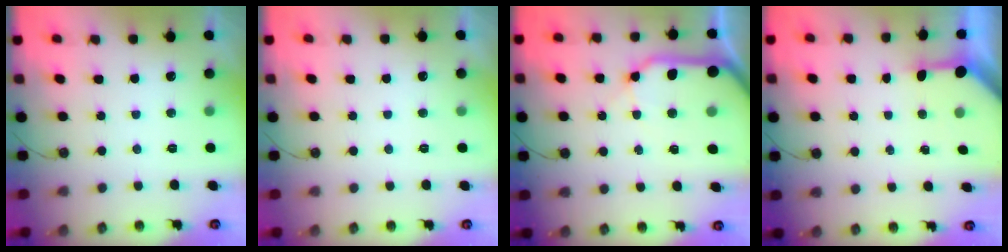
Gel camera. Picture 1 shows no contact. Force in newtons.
{"total": 0.0}
{"total": 12.2, "press": 12.1, "slide": 1.6}
{"total": 3.6, "press": 3.6, "slide": 0.4}